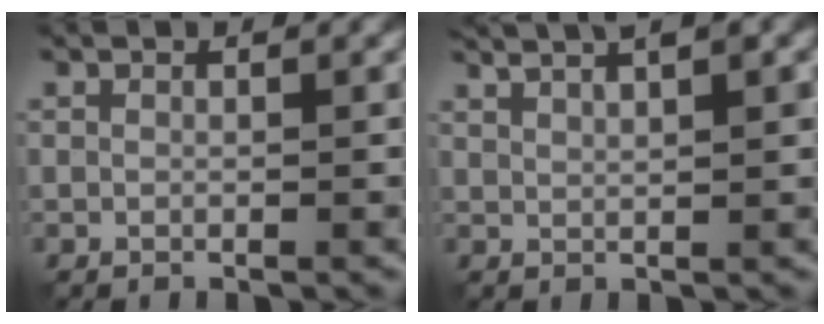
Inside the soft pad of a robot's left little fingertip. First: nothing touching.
{"total": 4.7, "force": [2.8, 1.4, 3.5], "torque": [-0.039, 0.018, 0.026]}